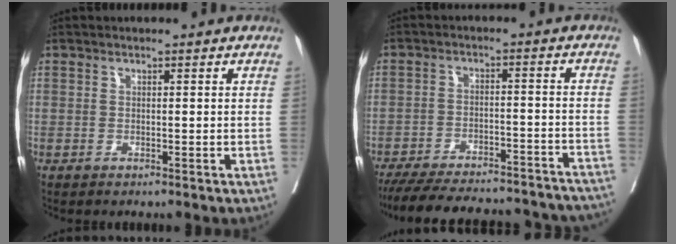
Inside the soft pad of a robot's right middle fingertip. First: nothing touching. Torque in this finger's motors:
{"motor_torque": [1.02, -1.12, 0.31, 0.12]}